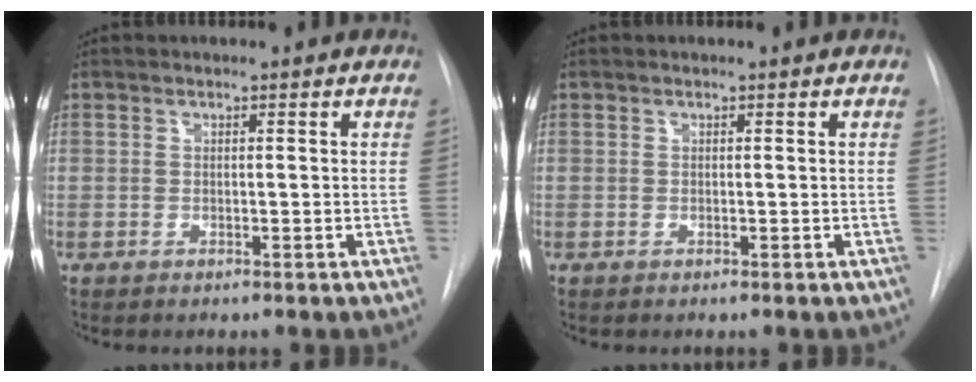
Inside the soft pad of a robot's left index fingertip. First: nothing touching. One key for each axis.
{"total": 0.0}